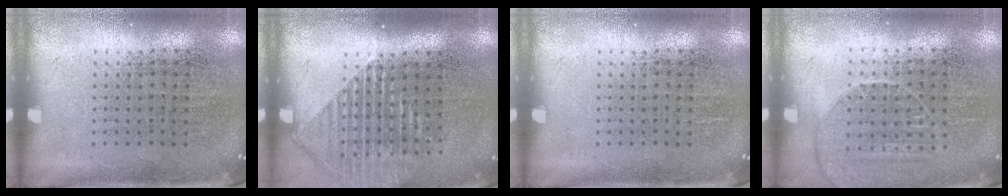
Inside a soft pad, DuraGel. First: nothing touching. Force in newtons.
{"total": 1.7, "press": 1.5, "slide": 0.7}
{"total": 0.0}
{"total": 1.4, "press": 1.3, "slide": 0.6}